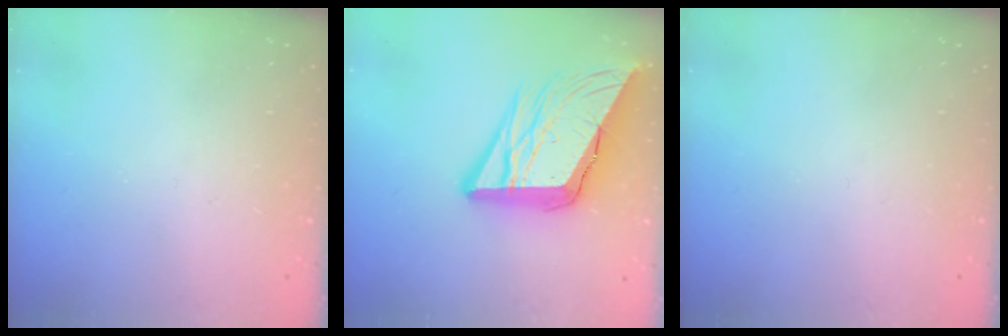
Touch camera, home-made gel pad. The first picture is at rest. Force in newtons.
{"total": 18.2, "press": 18.0, "slide": 2.6}
{"total": 0.0}